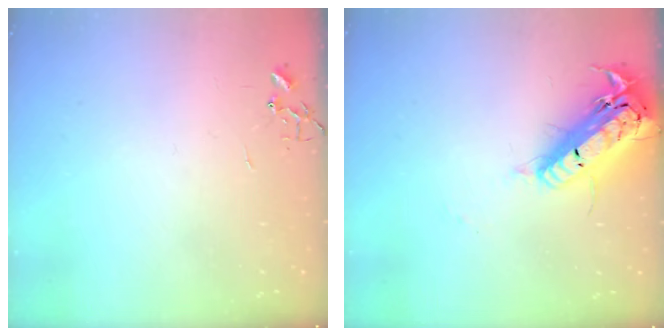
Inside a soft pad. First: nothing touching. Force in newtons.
{"total": 21.3, "press": 20.9, "slide": 4.3}